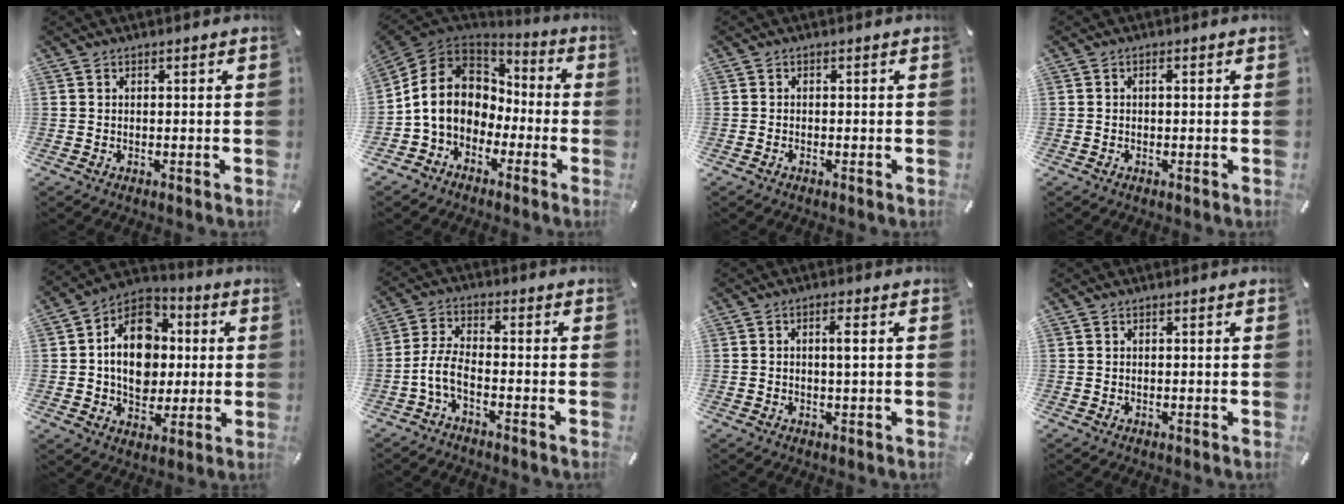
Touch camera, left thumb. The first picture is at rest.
{"total": 12.5, "force": [-1.4, 11.1, 5.6], "torque": [-0.140, 0.018, -0.023]}
{"total": 0.7, "force": [-0.6, 0.2, 0.3], "torque": [-0.008, -0.002, -0.010]}
{"total": 0.8, "force": [-0.2, 0.3, 0.7], "torque": [-0.015, 0.001, -0.005]}
{"total": 15.6, "force": [0.0, 12.6, 9.2], "torque": [-0.165, 0.008, 0.001]}
{"total": 6.1, "force": [-3.0, 2.4, 4.7], "torque": [-0.112, -0.001, -0.060]}
{"total": 2.8, "force": [0.2, 0.6, 2.7], "torque": [-0.053, 0.005, 0.000]}
{"total": 0.0}